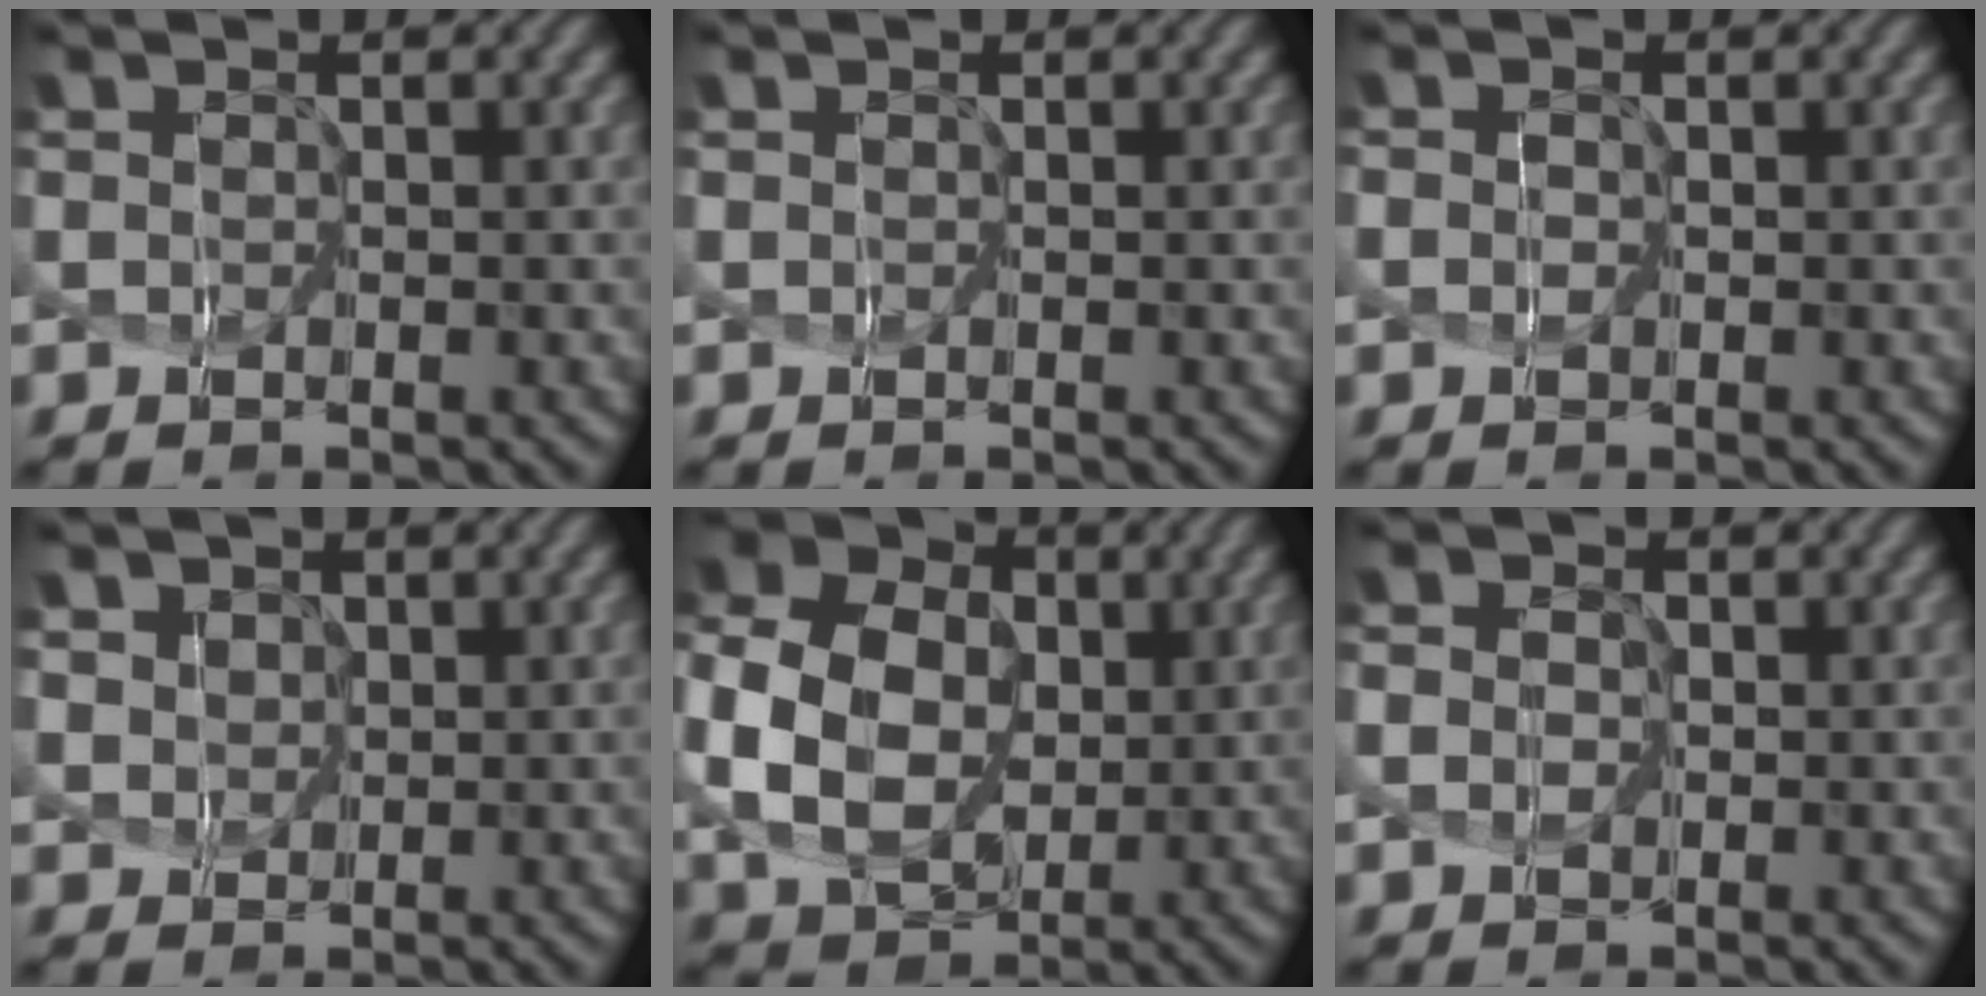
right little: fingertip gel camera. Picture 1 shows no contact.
{"total": 0.0}
{"total": 0.6, "force": [-0.2, 0.5, 0.3], "torque": [-0.009, 0.000, -0.001]}
{"total": 5.0, "force": [2.7, 3.6, 2.1], "torque": [-0.048, 0.017, 0.032]}
{"total": 10.6, "force": [0.4, 8.4, 6.4], "torque": [-0.168, -0.001, 0.015]}
{"total": 1.9, "force": [-0.1, 1.6, 0.9], "torque": [-0.016, 0.008, -0.005]}